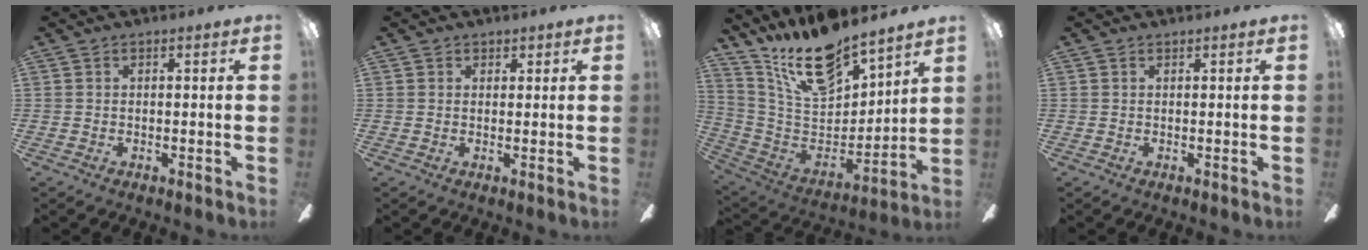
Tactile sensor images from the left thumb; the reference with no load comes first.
{"total": 1.5, "force": [1.1, 1.0, 0.0], "torque": [0.007, -0.003, 0.020]}
{"total": 18.4, "force": [14.6, 6.1, 9.3], "torque": [-0.182, -0.098, 0.258]}
{"total": 0.0}